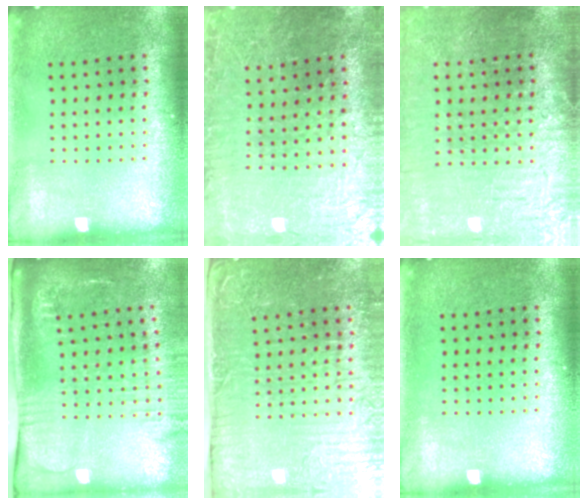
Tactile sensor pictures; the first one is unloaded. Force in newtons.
{"total": 2.0, "press": 2.0, "slide": 0.3}
{"total": 3.6, "press": 3.4, "slide": 1.3}
{"total": 2.8, "press": 2.1, "slide": 1.8}
{"total": 5.3, "press": 4.6, "slide": 2.7}
{"total": 0.0}